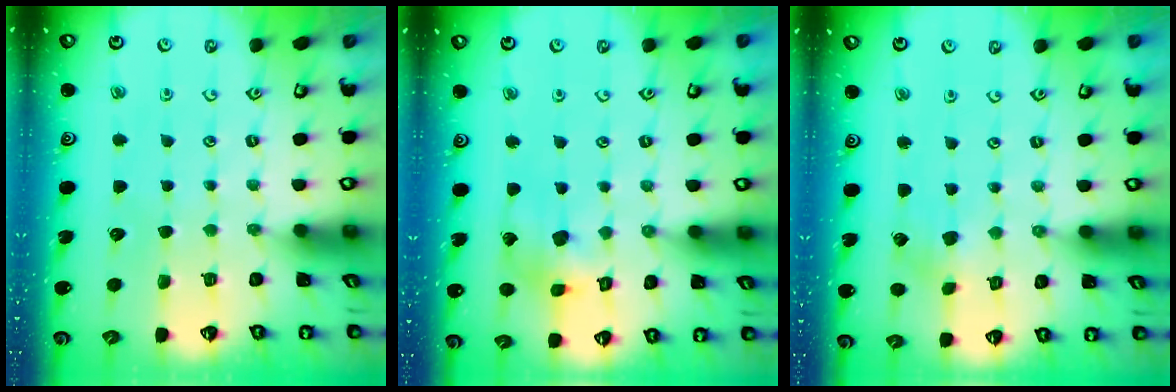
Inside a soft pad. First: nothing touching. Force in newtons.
{"total": 9.9, "press": 9.8, "slide": 1.3}
{"total": 2.7, "press": 2.7, "slide": 0.3}